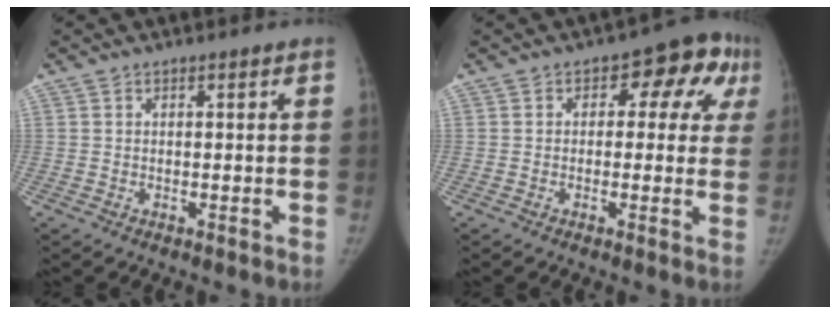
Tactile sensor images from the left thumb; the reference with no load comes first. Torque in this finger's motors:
{"motor_torque": [-0.34, 0.41, 0.43, -0.05, 0.02]}